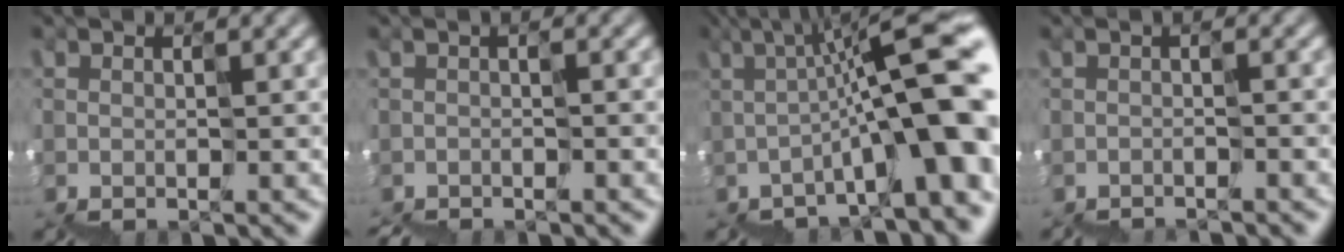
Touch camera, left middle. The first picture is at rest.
{"total": 2.2, "force": [-2.0, 0.3, 0.7], "torque": [-0.003, 0.002, -0.018]}
{"total": 13.9, "force": [-1.6, 3.5, 13.3], "torque": [-0.151, 0.038, -0.014]}
{"total": 2.1, "force": [-2.1, -0.1, 0.0], "torque": [0.008, 0.001, -0.027]}